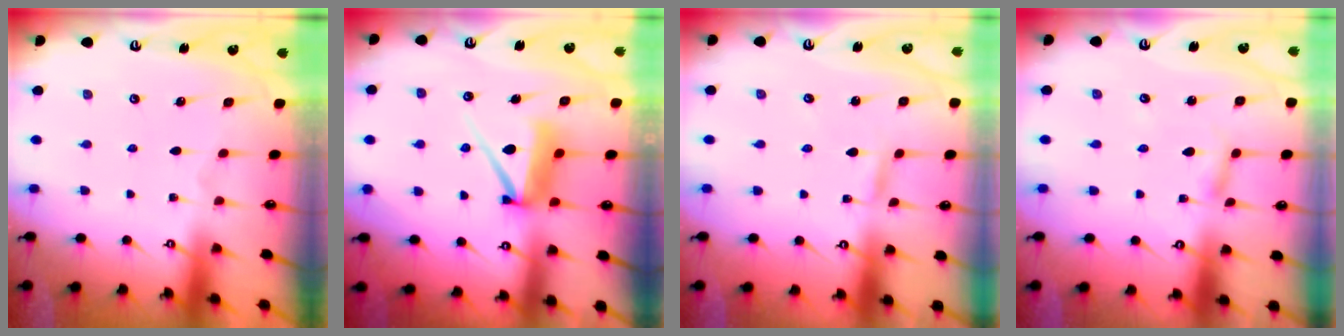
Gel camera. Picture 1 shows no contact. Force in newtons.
{"total": 9.4, "press": 9.4, "slide": 1.1}
{"total": 2.4, "press": 2.4, "slide": 0.3}
{"total": 2.7, "press": 2.6, "slide": 0.3}